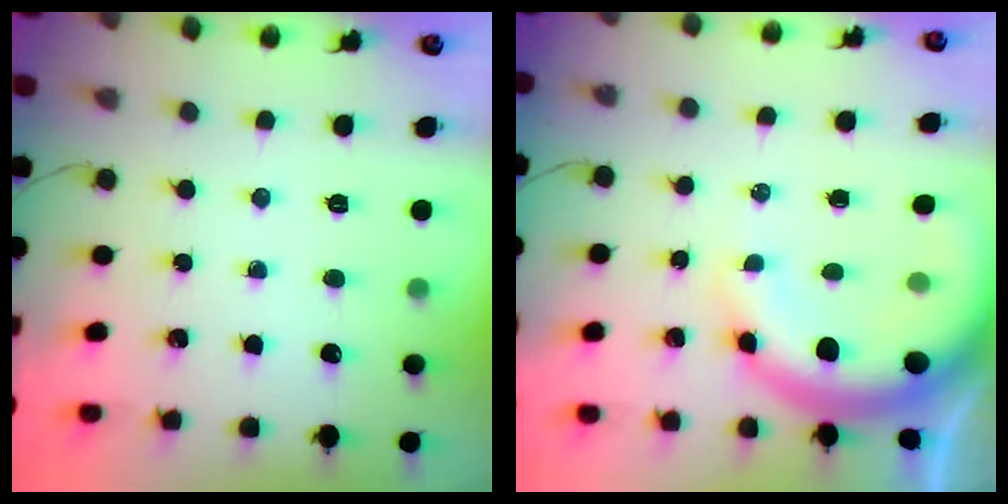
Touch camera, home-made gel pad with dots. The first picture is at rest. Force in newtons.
{"total": 11.4, "press": 11.1, "slide": 2.6}